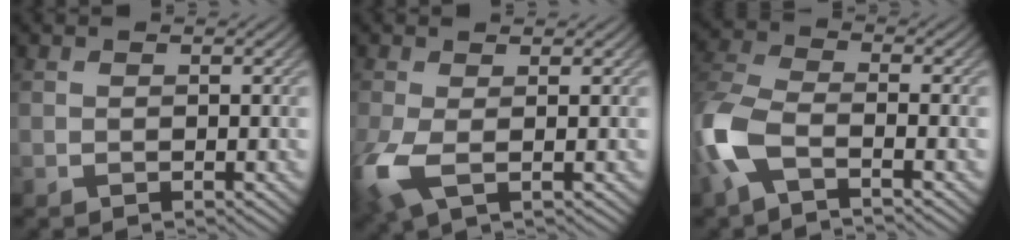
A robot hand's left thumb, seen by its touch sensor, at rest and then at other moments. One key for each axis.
{"total": 5.6, "fx": -0.9, "fy": 2.5, "fz": 4.9, "tx": -0.134, "ty": -0.012, "tz": -0.018}
{"total": 7.7, "fx": -3.4, "fy": 3.3, "fz": 6.1, "tx": -0.154, "ty": -0.007, "tz": -0.091}